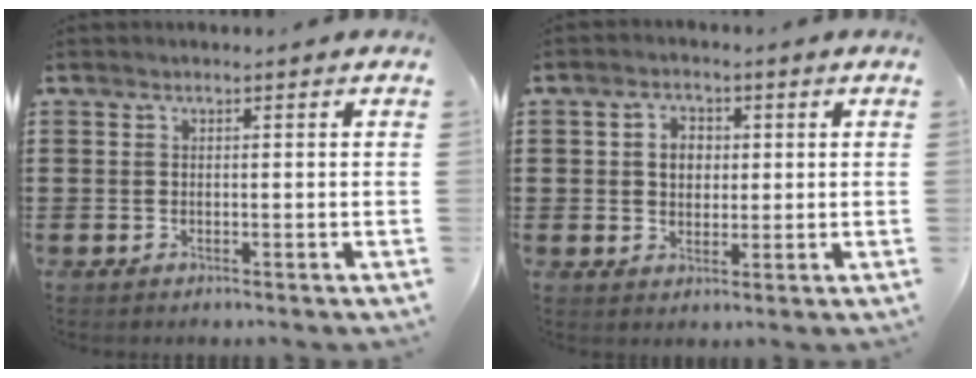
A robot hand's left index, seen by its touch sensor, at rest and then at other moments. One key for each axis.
{"total": 3.7, "fx": 0.6, "fy": 3.0, "fz": 2.2, "tx": -0.046, "ty": 0.008, "tz": 0.004}